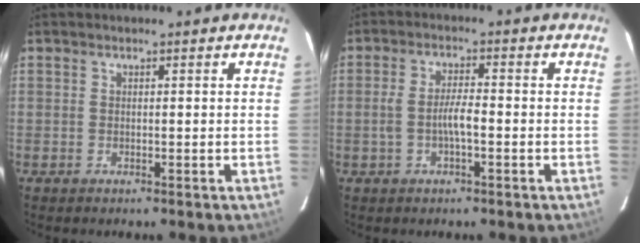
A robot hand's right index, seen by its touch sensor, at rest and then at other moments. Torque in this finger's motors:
{"motor_torque": [0.29, -0.01, 0.45, 0.10]}